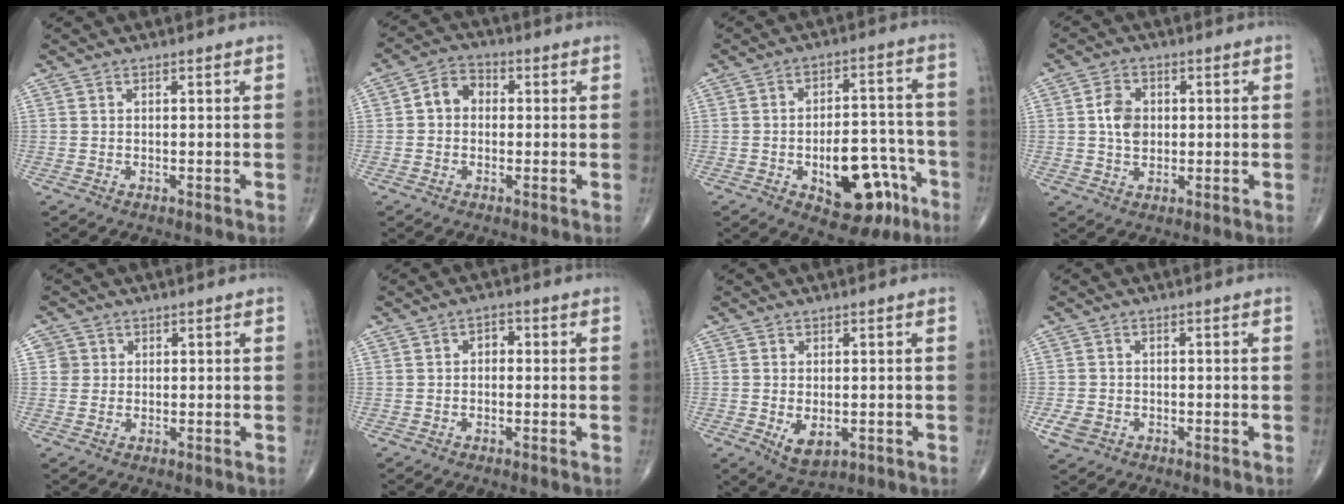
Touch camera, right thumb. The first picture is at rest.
{"total": 5.3, "force": [0.2, 4.3, 3.1], "torque": [-0.038, 0.021, -0.007]}
{"total": 15.3, "force": [-6.4, 8.0, 11.3], "torque": [-0.126, 0.050, -0.078]}
{"total": 5.6, "force": [0.6, 4.2, 3.7], "torque": [-0.056, 0.000, 0.006]}
{"total": 2.4, "force": [0.5, 2.4, 0.0], "torque": [0.019, 0.003, 0.003]}
{"total": 2.3, "force": [0.0, 1.6, 1.6], "torque": [-0.010, 0.009, -0.009]}
{"total": 4.8, "force": [-1.1, 2.7, 3.8], "torque": [-0.059, -0.009, -0.006]}
{"total": 3.3, "force": [-1.4, 2.5, 1.6], "torque": [-0.033, 0.004, -0.021]}